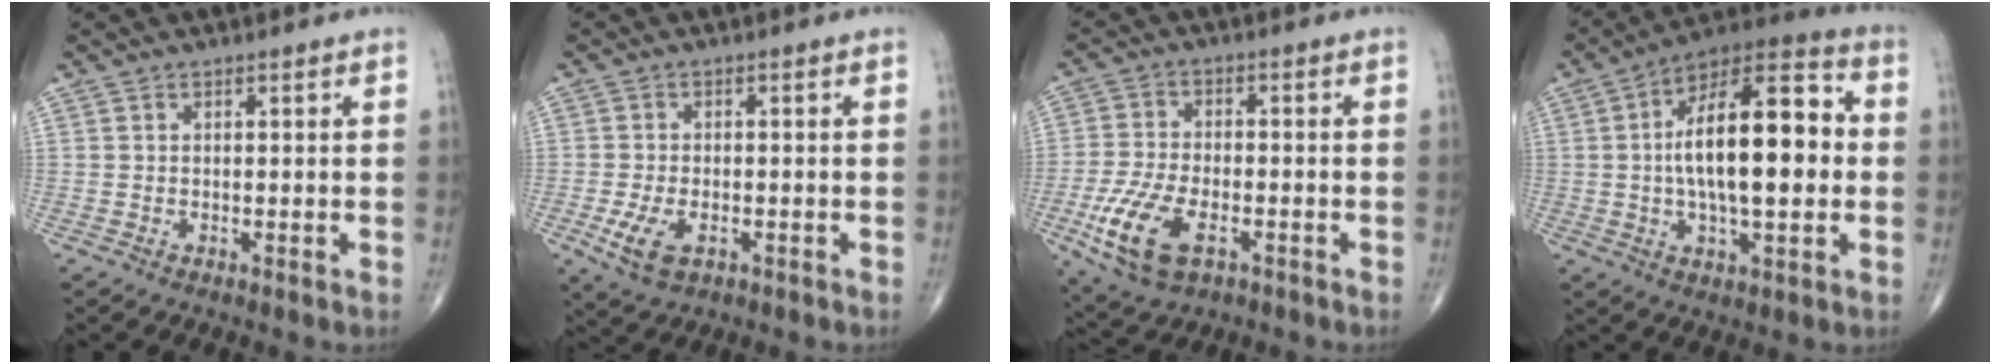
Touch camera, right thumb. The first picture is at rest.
{"total": 5.9, "force": [-2.2, 3.2, 4.4], "torque": [-0.091, -0.001, -0.033]}
{"total": 11.9, "force": [-4.7, 6.1, 9.1], "torque": [-0.188, 0.004, -0.083]}
{"total": 21.0, "force": [0.6, 8.4, 19.2], "torque": [-0.299, 0.027, 0.001]}